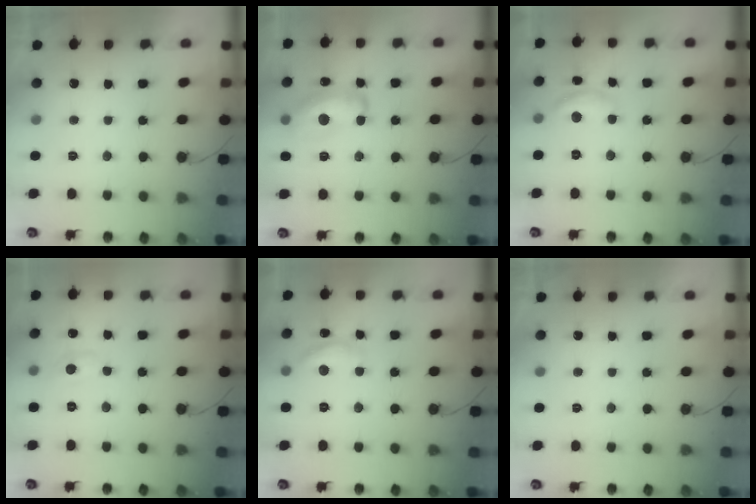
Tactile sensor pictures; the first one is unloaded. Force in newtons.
{"total": 13.6, "press": 13.5, "slide": 0.8}
{"total": 10.6, "press": 10.6, "slide": 0.6}
{"total": 5.3, "press": 5.2, "slide": 0.6}
{"total": 11.1, "press": 11.1, "slide": 0.8}
{"total": 0.0}